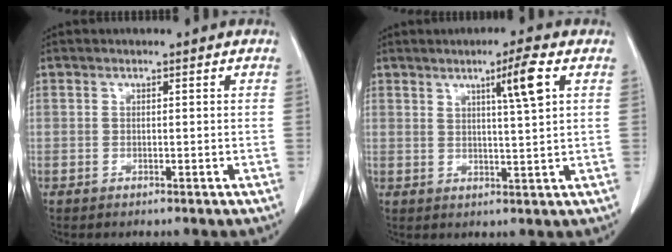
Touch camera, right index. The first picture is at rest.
{"total": 5.6, "force": [2.6, -0.5, 5.0], "torque": [-0.078, -0.001, 0.043]}